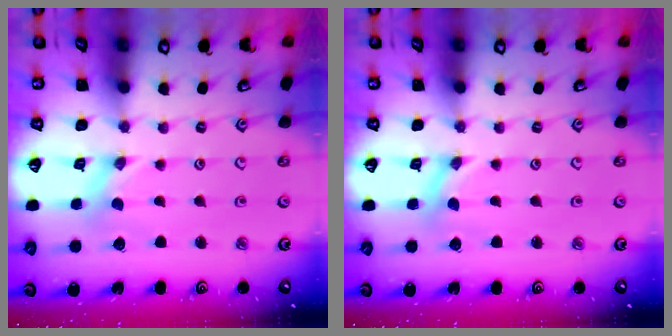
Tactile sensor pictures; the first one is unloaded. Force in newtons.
{"total": 0.0}